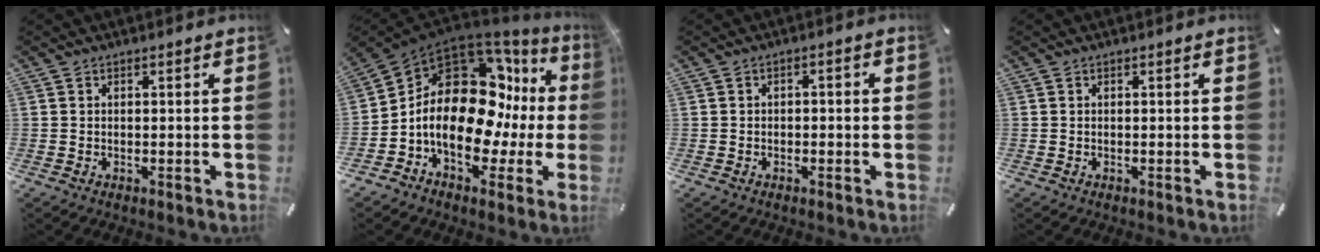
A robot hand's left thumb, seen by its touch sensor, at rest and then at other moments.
{"total": 19.5, "force": [-0.3, 12.9, 14.6], "torque": [-0.266, -0.033, -0.012]}
{"total": 1.6, "force": [-1.1, 0.8, 0.9], "torque": [-0.016, 0.007, -0.022]}
{"total": 0.0}